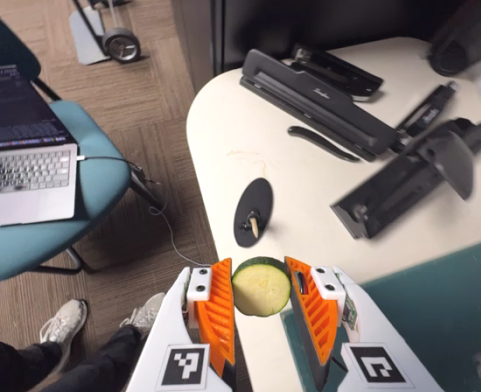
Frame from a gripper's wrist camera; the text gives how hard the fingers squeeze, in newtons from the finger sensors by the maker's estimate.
{"total": 10.1, "left": 10.2, "right": 10.0}